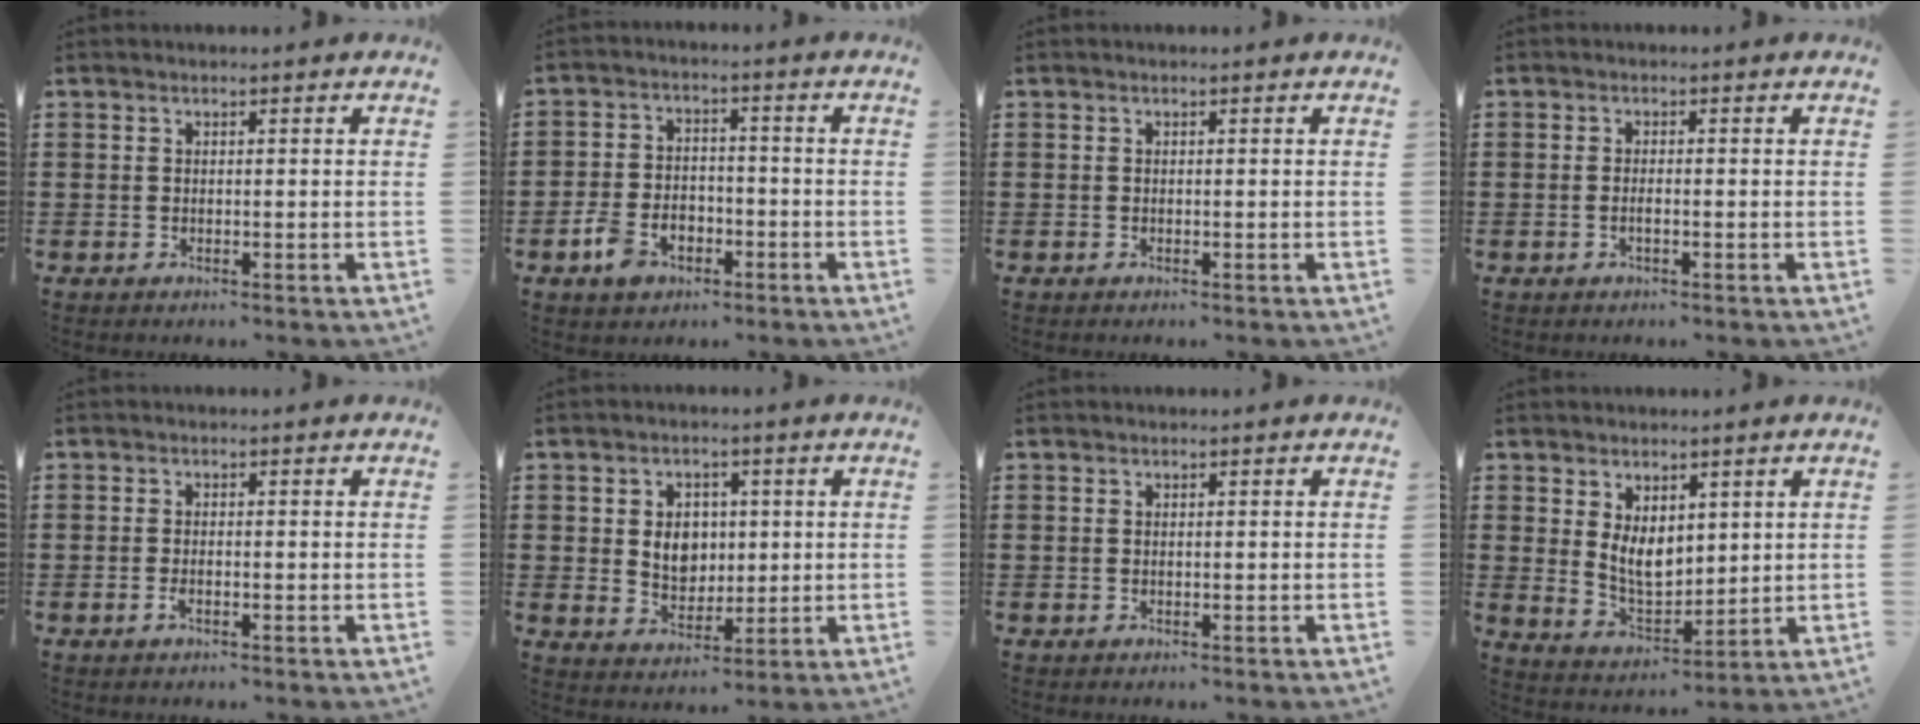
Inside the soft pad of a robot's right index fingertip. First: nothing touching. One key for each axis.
{"total": 5.1, "fx": -3.1, "fy": 3.3, "fz": 2.4, "tx": -0.071, "ty": 0.005, "tz": -0.066}
{"total": 0.0}
{"total": 1.0, "fx": -0.4, "fy": 0.2, "fz": 0.9, "tx": -0.018, "ty": -0.003, "tz": -0.007}
{"total": 1.2, "fx": -0.6, "fy": 0.3, "fz": 1.0, "tx": -0.029, "ty": -0.007, "tz": -0.011}
{"total": 5.4, "fx": 0.8, "fy": 4.4, "fz": 2.9, "tx": -0.056, "ty": 0.008, "tz": 0.010}
{"total": 0.0}
{"total": 5.8, "fx": 2.2, "fy": 3.7, "fz": 3.9, "tx": -0.078, "ty": -0.001, "tz": 0.041}